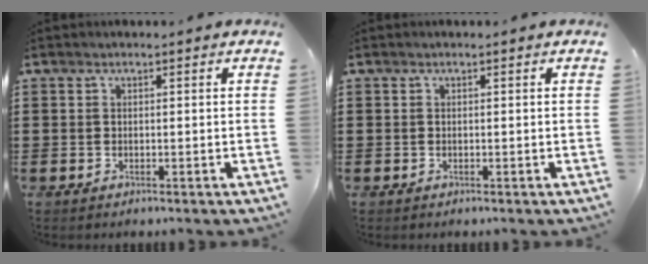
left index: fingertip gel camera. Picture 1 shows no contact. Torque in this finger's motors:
{"motor_torque": [0.00, 0.00, 0.00, -0.01]}